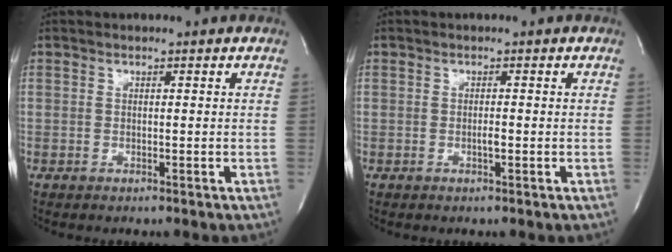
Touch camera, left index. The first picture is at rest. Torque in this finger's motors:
{"motor_torque": [0.28, 0.13, -0.02, 0.00]}